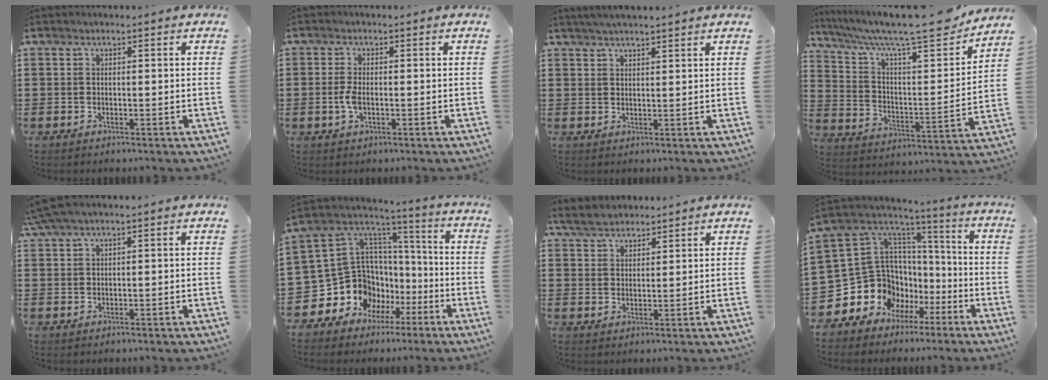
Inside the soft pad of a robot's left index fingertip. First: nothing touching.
{"total": 2.8, "force": [-0.6, 1.1, 2.5], "torque": [-0.069, -0.007, -0.017]}
{"total": 2.3, "force": [2.1, -0.1, 0.8], "torque": [-0.020, 0.000, 0.040]}
{"total": 13.0, "force": [10.8, 1.7, 7.1], "torque": [-0.154, -0.070, 0.177]}
{"total": 2.0, "force": [1.2, 0.1, 1.6], "torque": [-0.040, -0.003, 0.019]}
{"total": 11.7, "force": [-4.6, 10.5, 2.8], "torque": [-0.105, -0.012, -0.068]}
{"total": 3.8, "force": [3.4, 1.3, 0.9], "torque": [-0.030, -0.002, 0.064]}
{"total": 10.9, "force": [-3.9, 10.0, 2.0], "torque": [-0.096, -0.023, -0.053]}